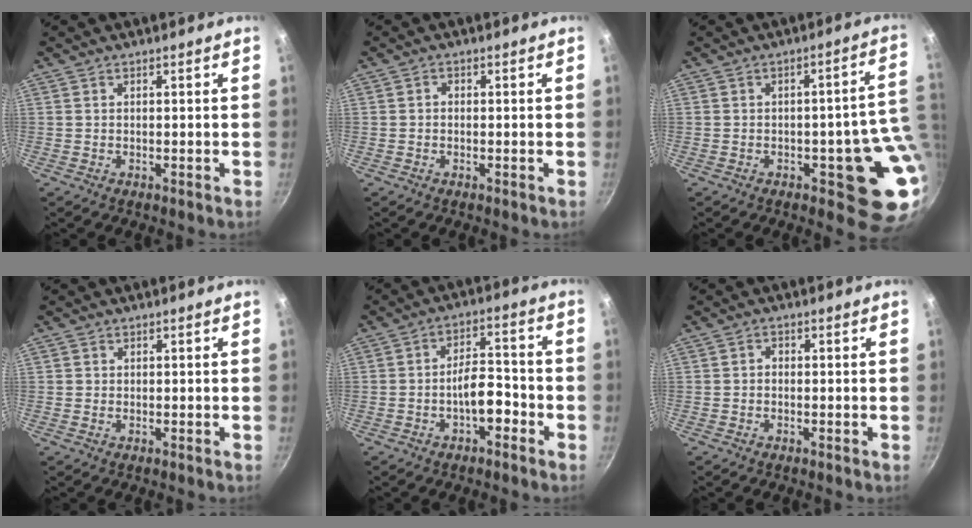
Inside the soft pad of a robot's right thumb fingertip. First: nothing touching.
{"total": 0.8, "force": [-0.3, 0.7, 0.3], "torque": [-0.005, 0.005, -0.005]}
{"total": 12.0, "force": [-0.8, 5.2, 10.8], "torque": [-0.062, 0.003, -0.010]}
{"total": 0.5, "force": [0.1, 0.5, 0.0], "torque": [0.002, -0.001, -0.001]}
{"total": 6.7, "force": [-3.0, 3.2, 5.1], "torque": [-0.056, 0.040, -0.046]}
{"total": 1.0, "force": [-0.4, 0.8, 0.4], "torque": [-0.006, 0.005, -0.008]}